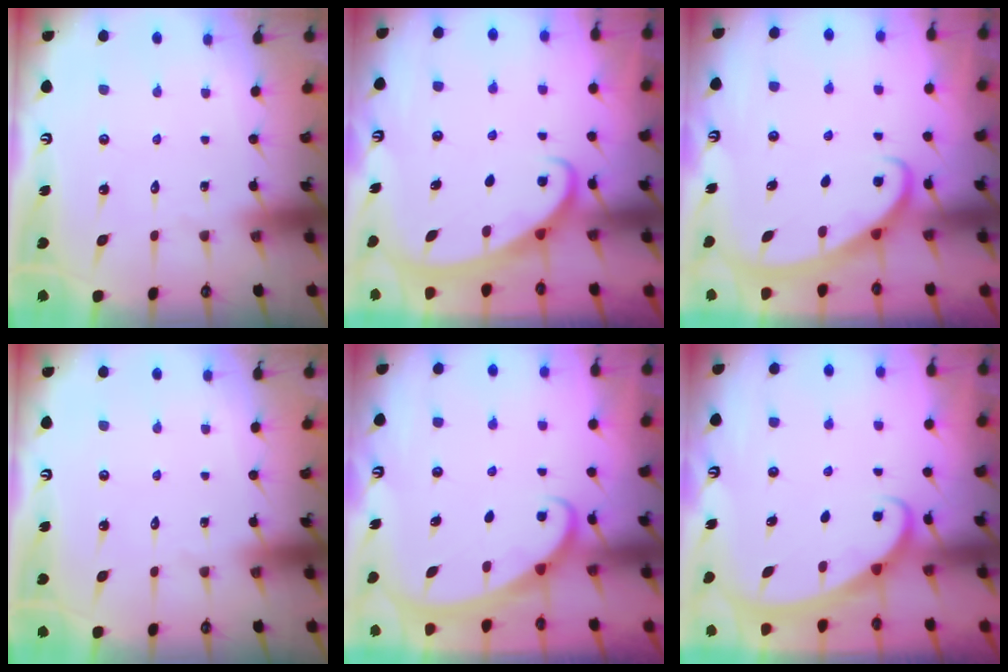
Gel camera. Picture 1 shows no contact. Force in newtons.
{"total": 2.4, "press": 2.3, "slide": 0.4}
{"total": 3.0, "press": 3.0, "slide": 0.3}
{"total": 0.0}
{"total": 2.3, "press": 2.2, "slide": 0.3}
{"total": 2.2, "press": 2.2, "slide": 0.4}